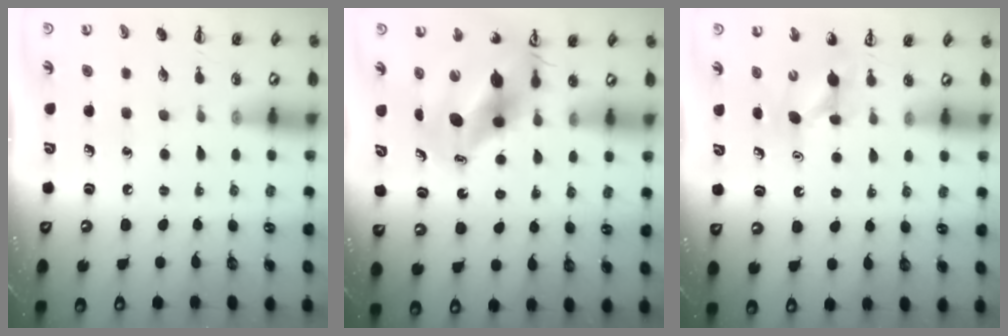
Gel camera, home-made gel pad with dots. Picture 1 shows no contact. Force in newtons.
{"total": 10.6, "press": 10.2, "slide": 3.0}
{"total": 4.0, "press": 3.9, "slide": 0.9}